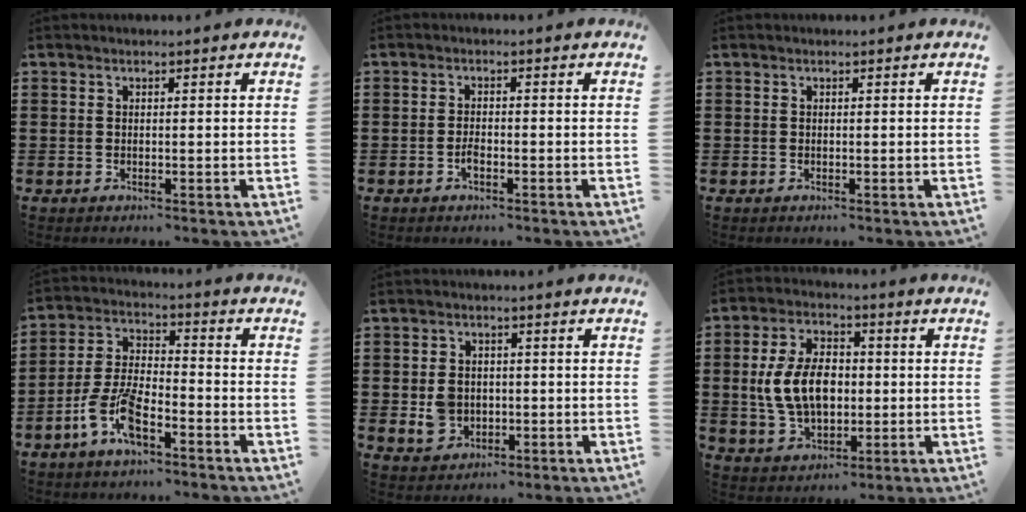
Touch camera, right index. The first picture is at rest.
{"total": 1.8, "force": [-1.0, 0.5, 1.4], "torque": [-0.027, -0.001, -0.019]}
{"total": 0.0}
{"total": 8.1, "force": [-4.6, 3.0, 5.9], "torque": [-0.152, -0.007, -0.092]}
{"total": 4.1, "force": [-0.6, 3.3, 2.3], "torque": [-0.057, 0.004, -0.012]}
{"total": 9.7, "force": [-0.1, 6.2, 7.4], "torque": [-0.169, 0.014, -0.006]}